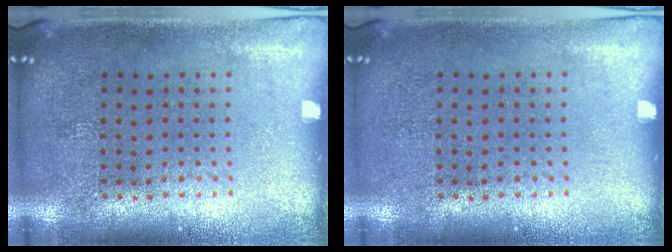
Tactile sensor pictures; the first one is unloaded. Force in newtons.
{"total": 0.0}